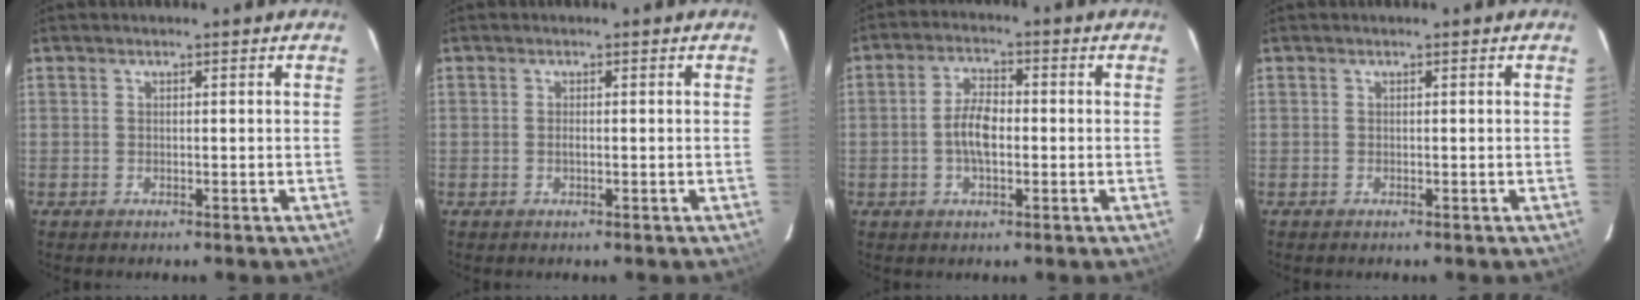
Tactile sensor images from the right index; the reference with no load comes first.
{"total": 0.5, "force": [-0.2, -0.1, 0.5], "torque": [-0.011, 0.000, -0.005]}
{"total": 5.4, "force": [-0.9, 2.3, 4.8], "torque": [-0.096, 0.009, -0.017]}
{"total": 0.0}